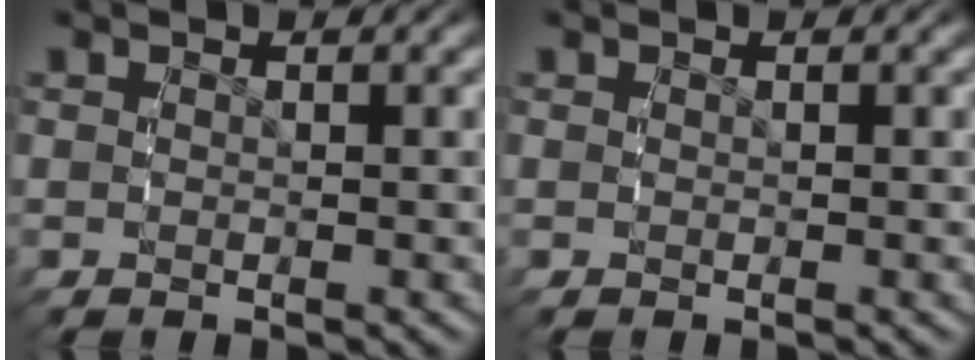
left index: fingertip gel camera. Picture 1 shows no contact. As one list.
[{"total": 0.0}]